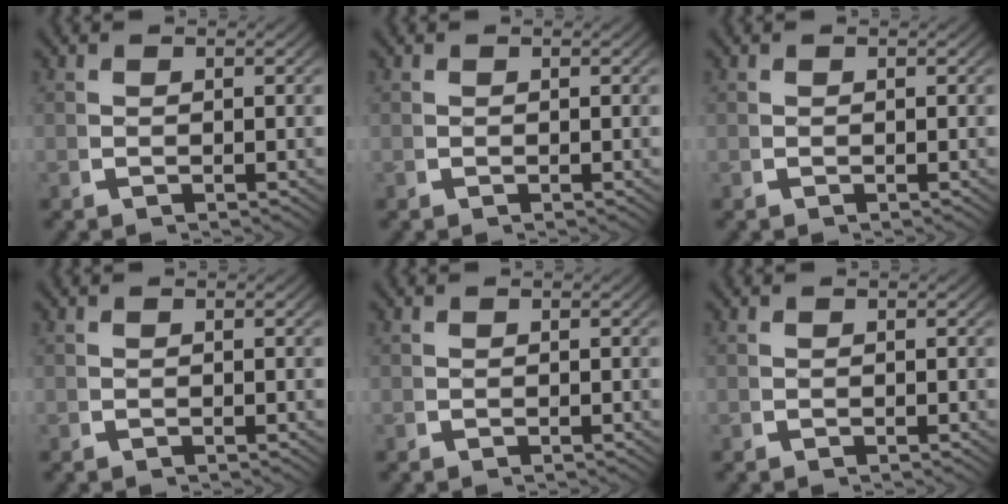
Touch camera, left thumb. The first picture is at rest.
{"total": 0.0}
{"total": 0.0}
{"total": 0.0}
{"total": 0.0}
{"total": 0.0}